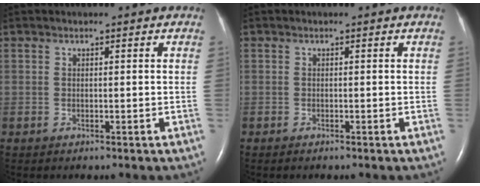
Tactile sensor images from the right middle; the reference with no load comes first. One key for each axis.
{"total": 0.0}